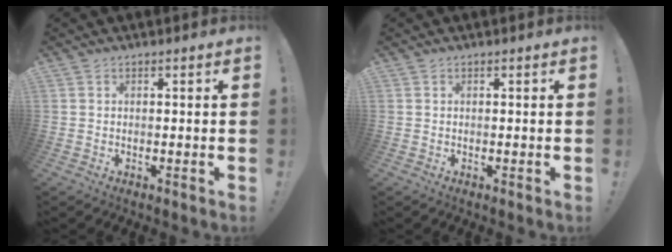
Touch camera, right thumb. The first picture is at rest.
{"total": 0.0}